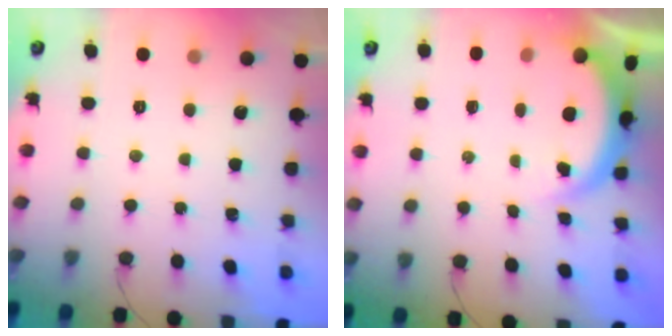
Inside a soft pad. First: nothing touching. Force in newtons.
{"total": 4.8, "press": 4.6, "slide": 1.4}